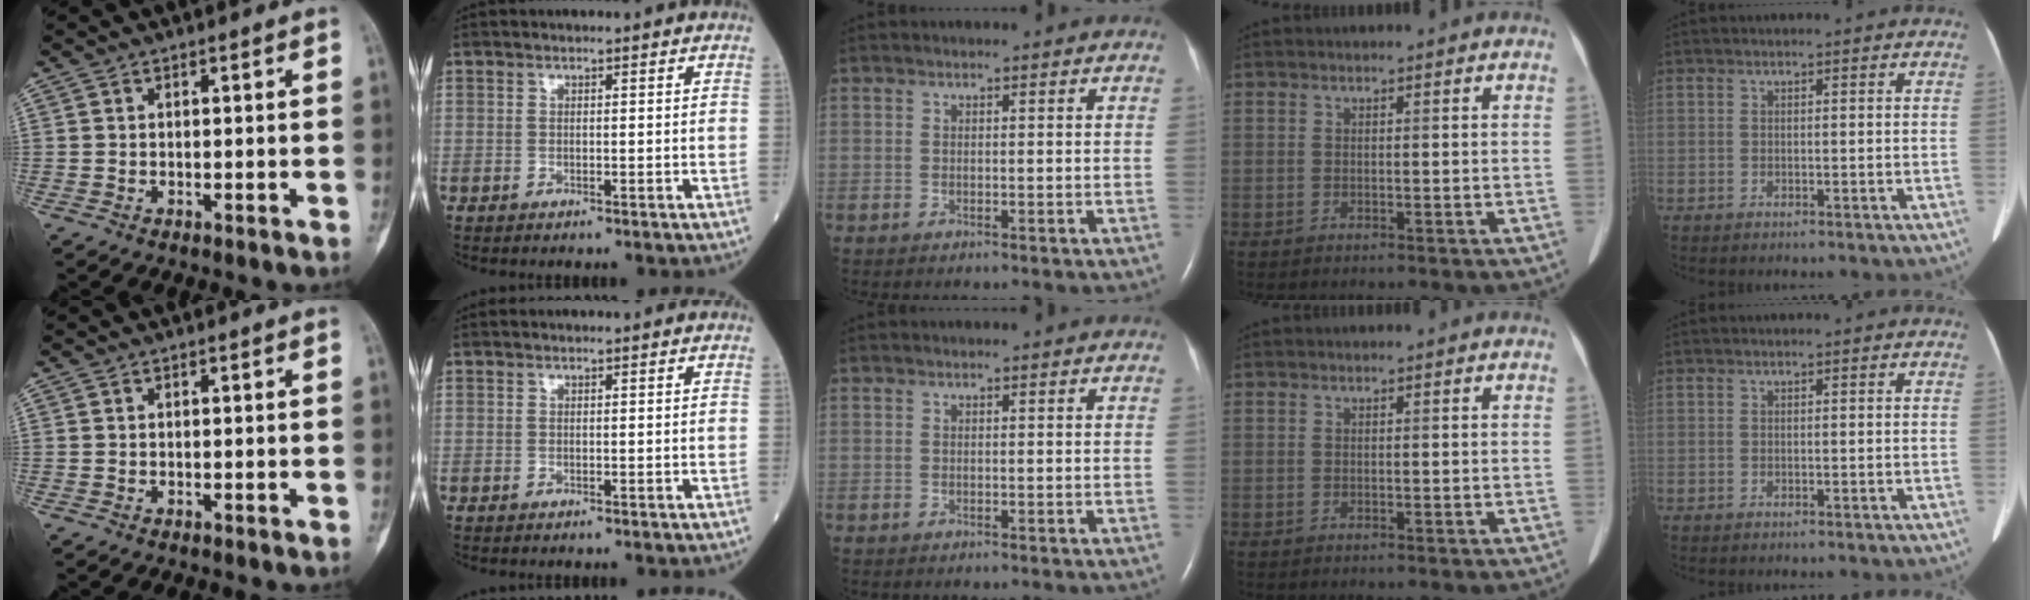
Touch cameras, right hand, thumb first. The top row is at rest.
{}